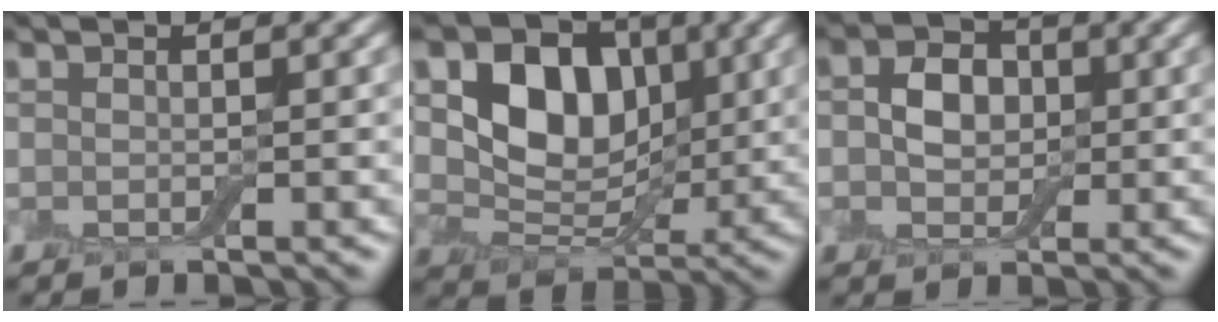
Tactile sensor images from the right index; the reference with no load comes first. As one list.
[{"total": 7.4, "force": [2.0, 5.6, 4.4], "torque": [-0.071, -0.006, 0.026]}, {"total": 3.5, "force": [0.2, 2.8, 2.1], "torque": [-0.035, 0.004, -0.004]}]